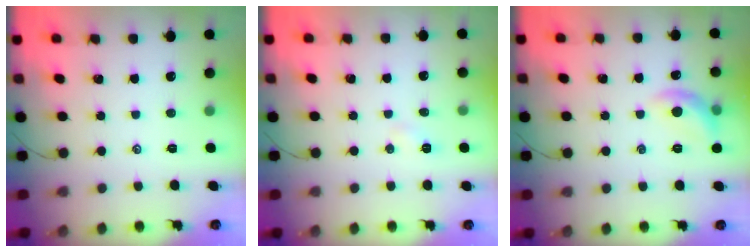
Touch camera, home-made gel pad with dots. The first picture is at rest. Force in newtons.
{"total": 2.4, "press": 2.3, "slide": 0.8}
{"total": 8.9, "press": 8.9, "slide": 0.3}